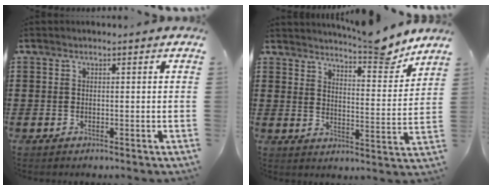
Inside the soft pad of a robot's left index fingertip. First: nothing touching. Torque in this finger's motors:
{"motor_torque": [0.26, -0.16, 0.47, 0.08]}